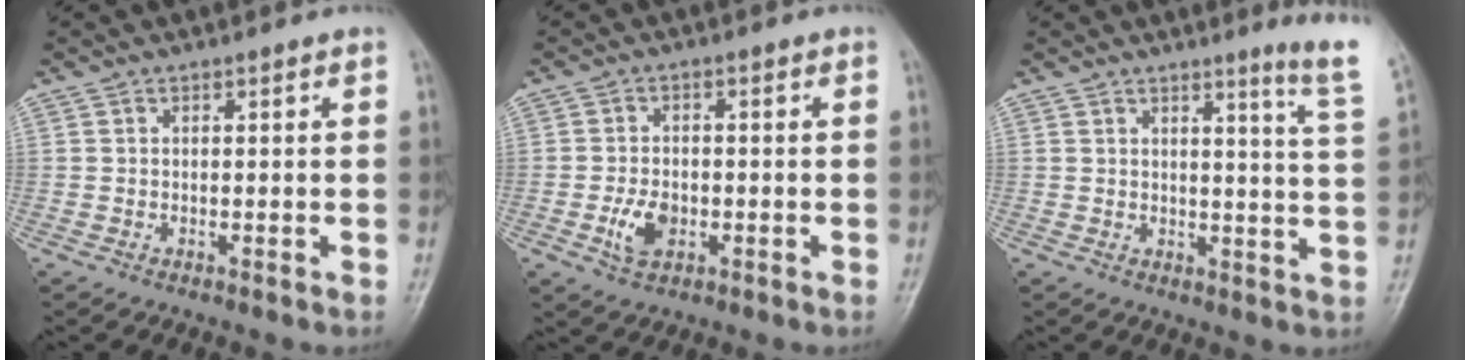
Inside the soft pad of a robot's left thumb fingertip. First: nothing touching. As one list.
[{"total": 5.3, "force": [-1.5, 3.5, 3.6], "torque": [-0.063, 0.002, -0.027]}, {"total": 7.6, "force": [5.4, -0.9, 5.3], "torque": [-0.065, -0.050, 0.058]}]